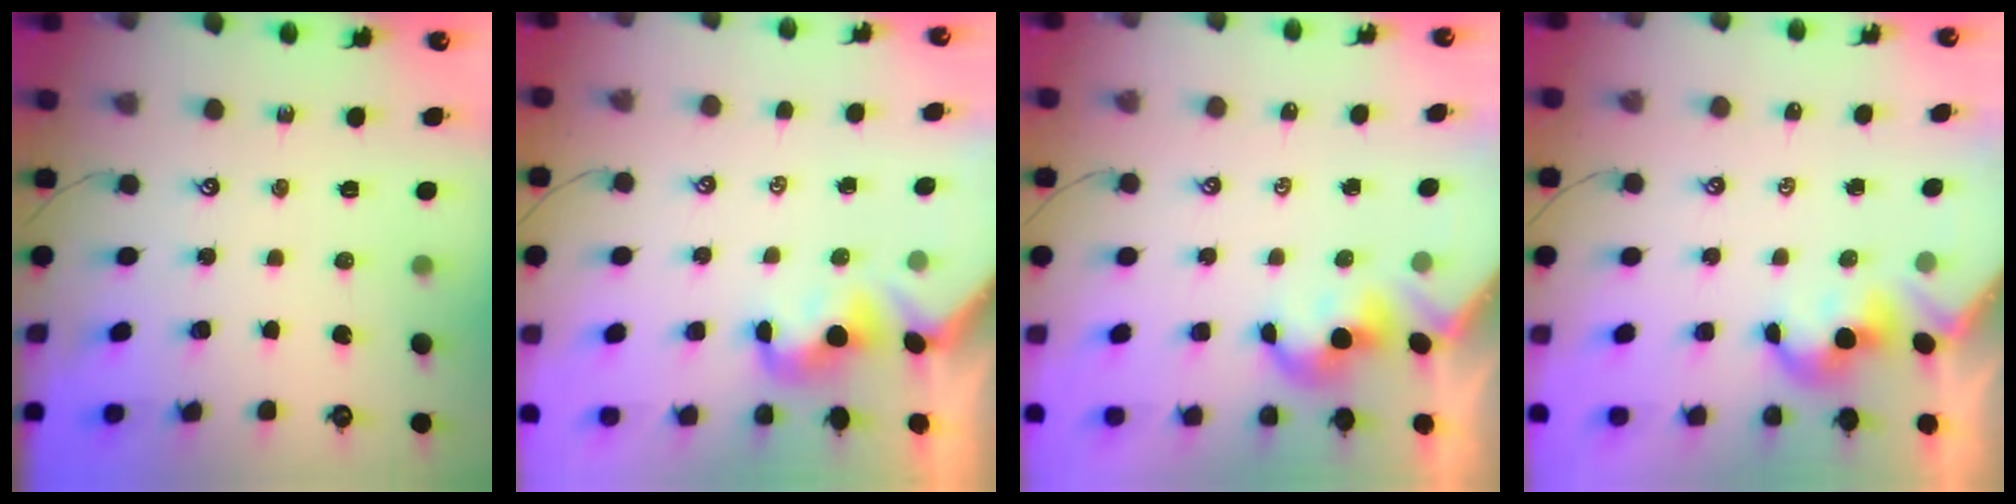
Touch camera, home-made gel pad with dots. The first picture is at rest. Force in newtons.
{"total": 1.0, "press": 0.9, "slide": 0.4}
{"total": 2.0, "press": 2.0, "slide": 0.2}
{"total": 1.9, "press": 1.9, "slide": 0.2}